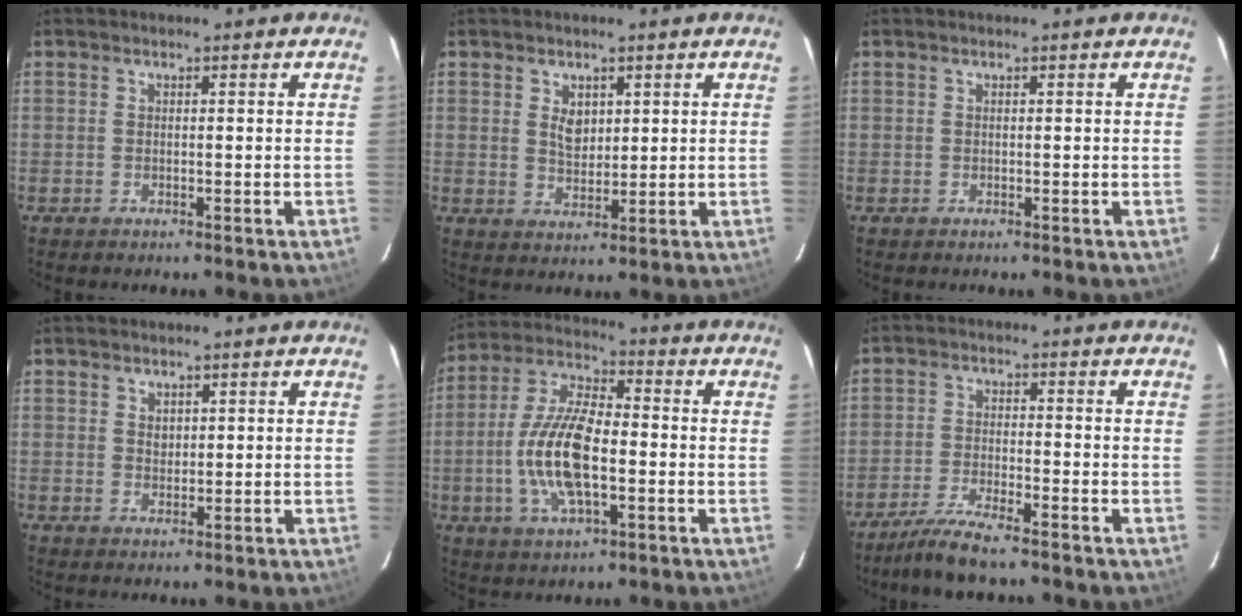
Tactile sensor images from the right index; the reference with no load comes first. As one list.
[{"total": 4.0, "force": [1.4, 2.7, 2.6], "torque": [-0.042, 0.002, 0.028]}, {"total": 0.0}, {"total": 1.7, "force": [0.9, 1.3, 0.6], "torque": [-0.006, 0.004, 0.018]}, {"total": 14.3, "force": [-2.8, 5.8, 12.8], "torque": [-0.268, 0.001, -0.055]}, {"total": 6.8, "force": [-5.8, 0.5, 3.5], "torque": [-0.092, -0.009, -0.110]}]